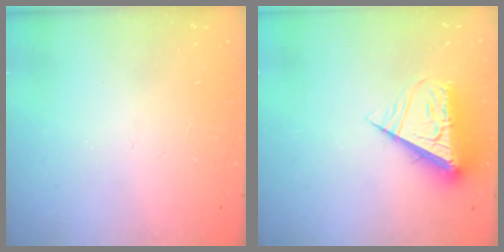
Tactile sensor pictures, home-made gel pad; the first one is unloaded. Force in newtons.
{"total": 11.8, "press": 11.7, "slide": 1.2}